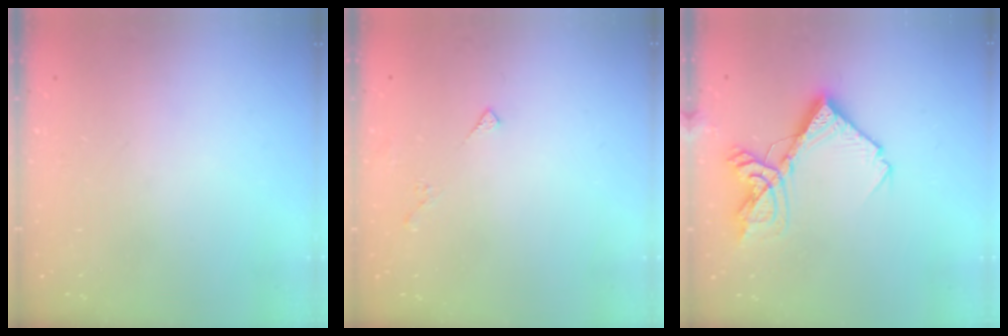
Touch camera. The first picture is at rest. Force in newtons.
{"total": 2.5, "press": 2.4, "slide": 0.5}
{"total": 15.0, "press": 14.9, "slide": 1.7}